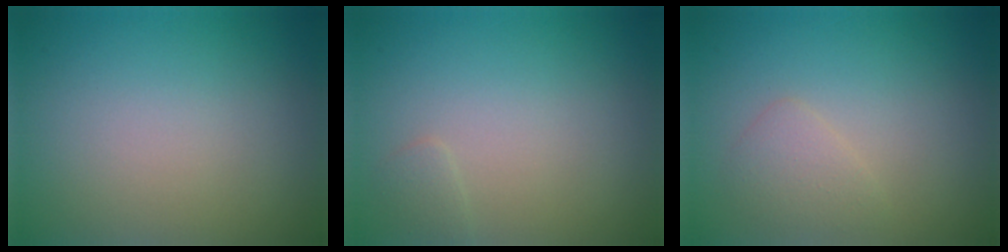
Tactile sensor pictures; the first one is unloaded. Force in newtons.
{"total": 0.8, "press": 0.8, "slide": 0.0}
{"total": 1.7, "press": 1.7, "slide": 0.1}